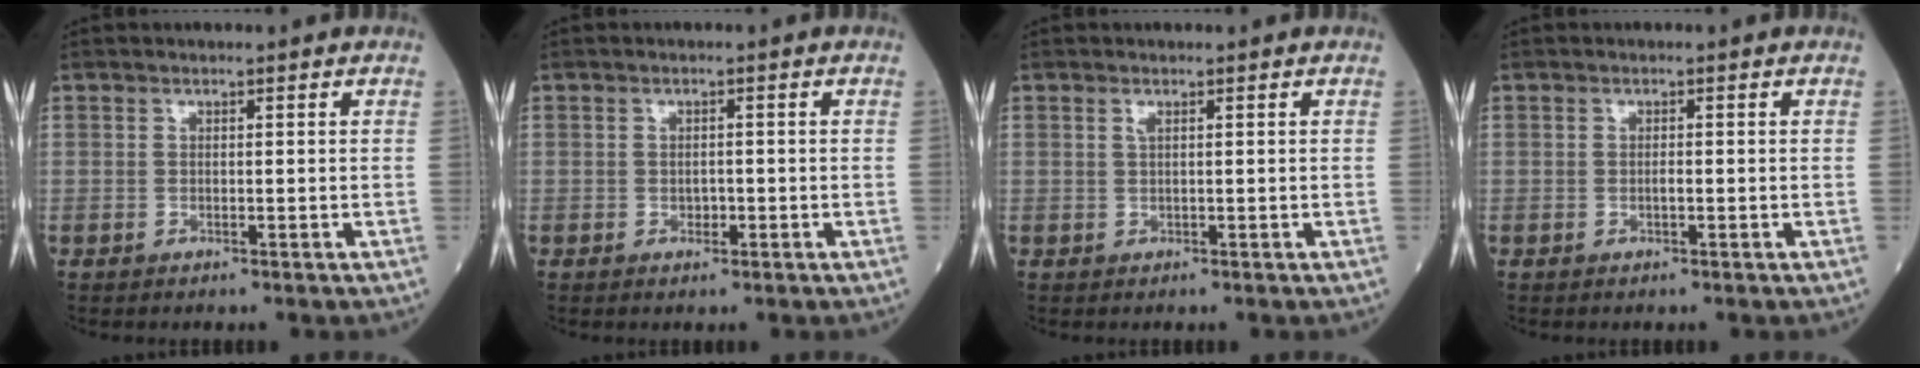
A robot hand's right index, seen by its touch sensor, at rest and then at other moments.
{"total": 1.2, "force": [-0.4, 0.7, 0.8], "torque": [-0.011, 0.002, -0.004]}
{"total": 0.6, "force": [0.3, 0.0, 0.4], "torque": [-0.014, 0.001, 0.007]}
{"total": 0.6, "force": [-0.2, 0.1, 0.6], "torque": [-0.012, 0.001, -0.002]}